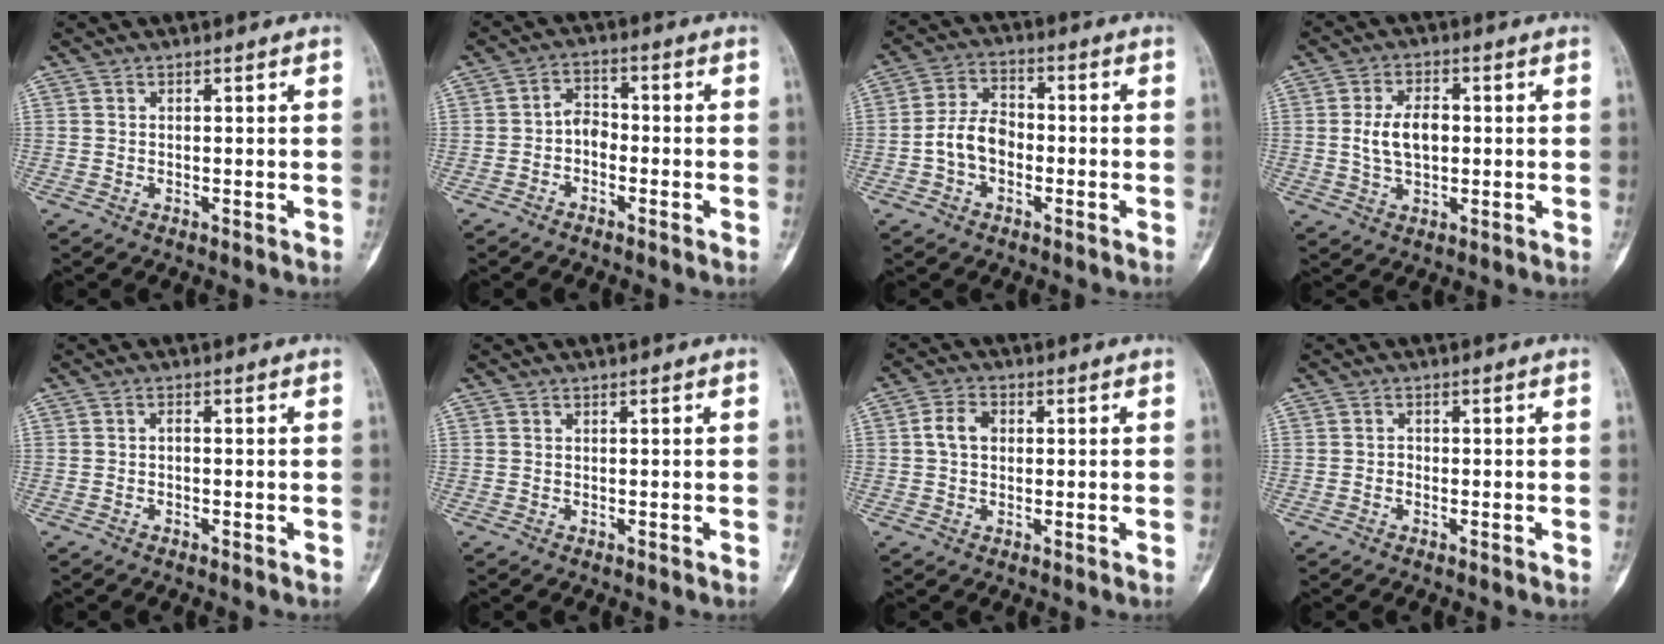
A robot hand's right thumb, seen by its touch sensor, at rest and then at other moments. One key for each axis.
{"total": 3.8, "fx": -1.4, "fy": 2.6, "fz": 2.4, "tx": -0.028, "ty": 0.023, "tz": -0.037}
{"total": 7.5, "fx": -1.9, "fy": 5.2, "fz": 5.1, "tx": -0.084, "ty": 0.029, "tz": -0.046}
{"total": 7.4, "fx": 0.2, "fy": 4.4, "fz": 5.9, "tx": -0.104, "ty": 0.007, "tz": 0.005}
{"total": 0.7, "fx": -0.3, "fy": 0.4, "fz": 0.6, "tx": -0.007, "ty": 0.002, "tz": -0.009}
{"total": 0.0}
{"total": 4.4, "fx": 0.5, "fy": 3.1, "fz": 3.1, "tx": -0.058, "ty": 0.011, "tz": 0.004}
{"total": 1.0, "fx": -0.4, "fy": 0.8, "fz": 0.4, "tx": 0.000, "ty": 0.004, "tz": -0.011}